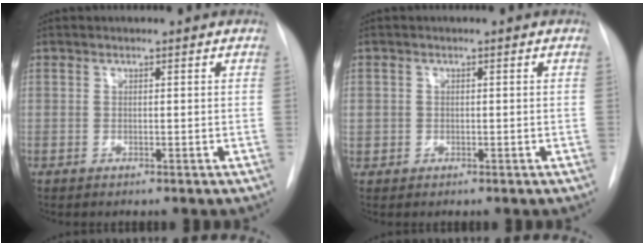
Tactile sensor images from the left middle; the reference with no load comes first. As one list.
[{"total": 1.4, "force": [0.0, 1.4, 0.3], "torque": [-0.004, 0.005, 0.001]}]